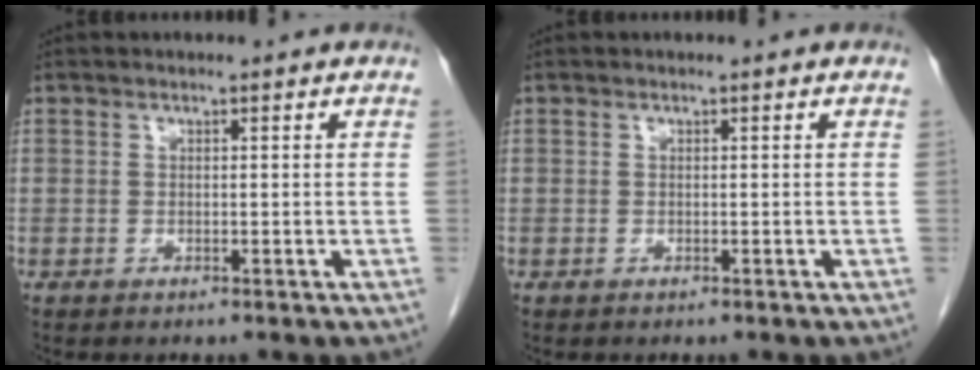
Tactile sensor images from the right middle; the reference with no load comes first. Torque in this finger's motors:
{"motor_torque": [-0.23, -0.35, -0.02, -0.01]}